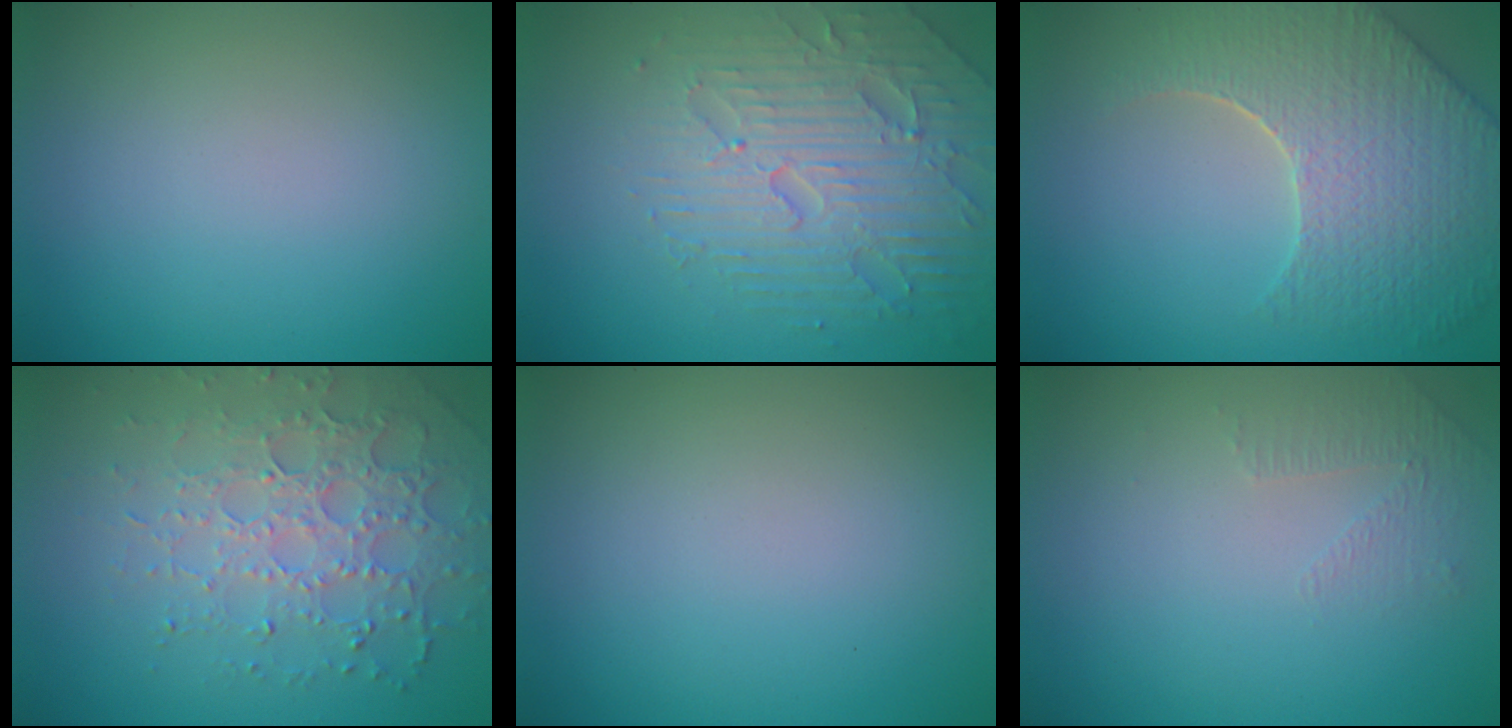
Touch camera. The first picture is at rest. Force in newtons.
{"total": 5.1, "press": 4.9, "slide": 1.2}
{"total": 7.4, "press": 5.7, "slide": 4.8}
{"total": 4.8, "press": 4.2, "slide": 2.4}
{"total": 0.0}
{"total": 1.1, "press": 0.6, "slide": 1.0}